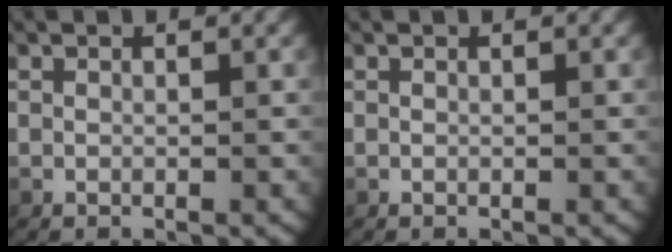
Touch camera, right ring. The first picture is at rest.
{"total": 0.0}